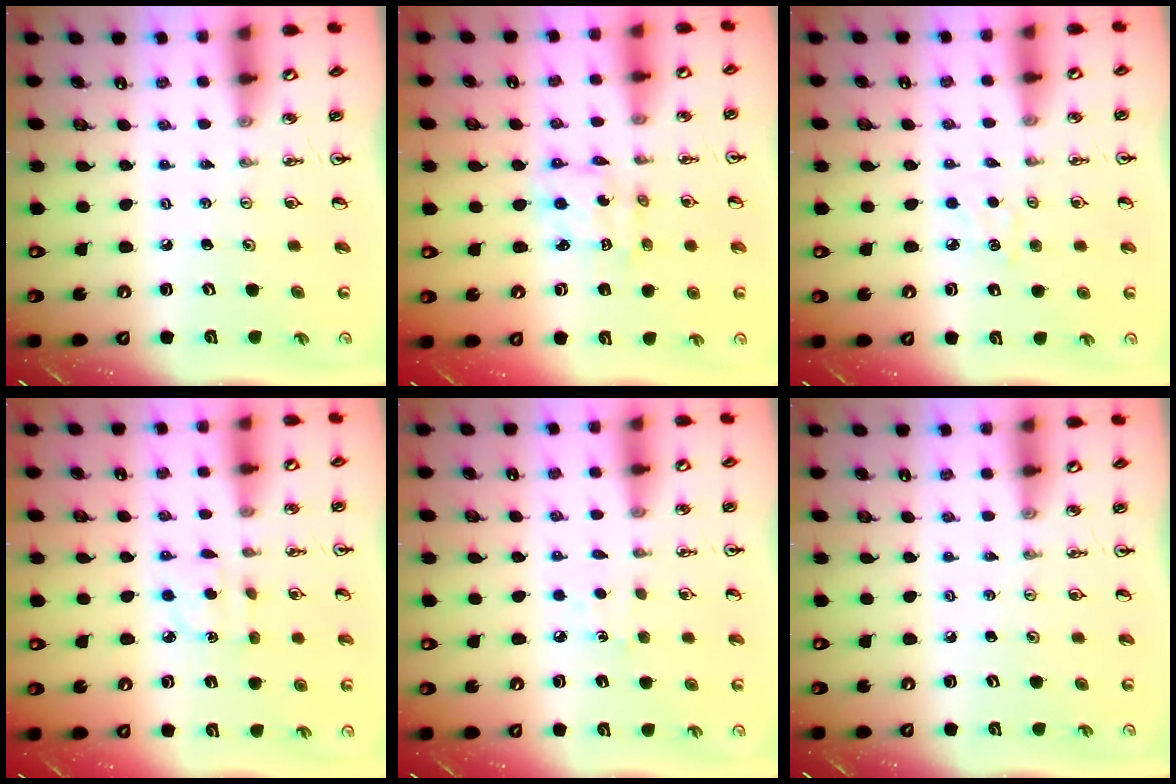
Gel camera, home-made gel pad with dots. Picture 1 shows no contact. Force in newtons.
{"total": 3.8, "press": 3.7, "slide": 0.4}
{"total": 3.6, "press": 3.6, "slide": 0.5}
{"total": 3.7, "press": 3.6, "slide": 0.5}
{"total": 6.5, "press": 6.4, "slide": 0.8}
{"total": 0.0}